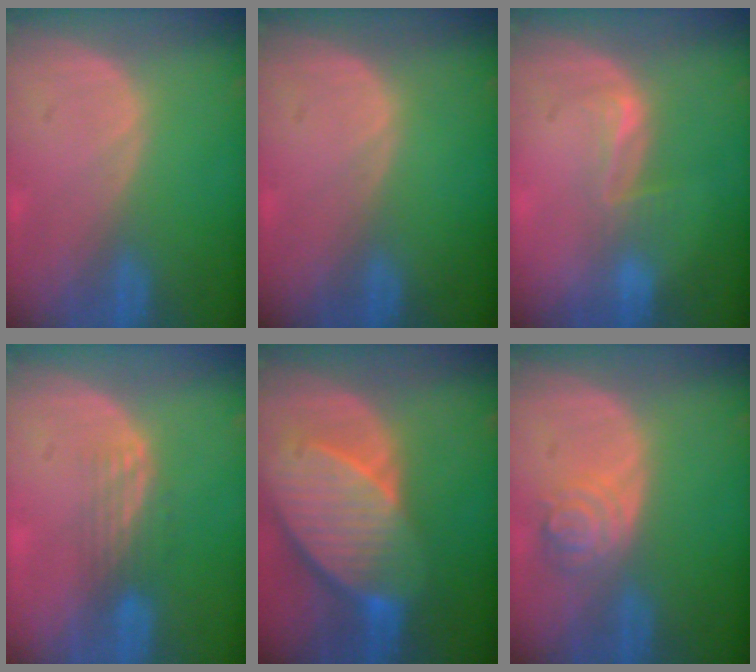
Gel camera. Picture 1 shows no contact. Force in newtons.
{"total": 0.0}
{"total": 2.7, "press": 2.3, "slide": 1.5}
{"total": 3.4, "press": 2.9, "slide": 1.8}
{"total": 10.7, "press": 9.4, "slide": 5.1}
{"total": 4.1, "press": 4.1, "slide": 0.1}